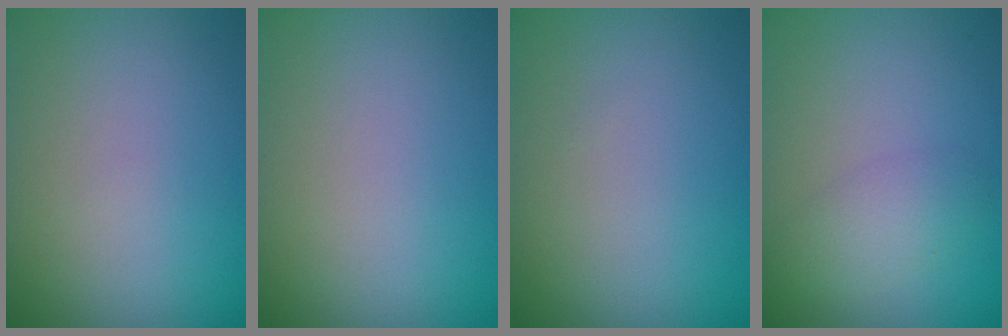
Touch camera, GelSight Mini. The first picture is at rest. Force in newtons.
{"total": 0.0}
{"total": 0.0}
{"total": 2.4, "press": 2.4, "slide": 0.0}